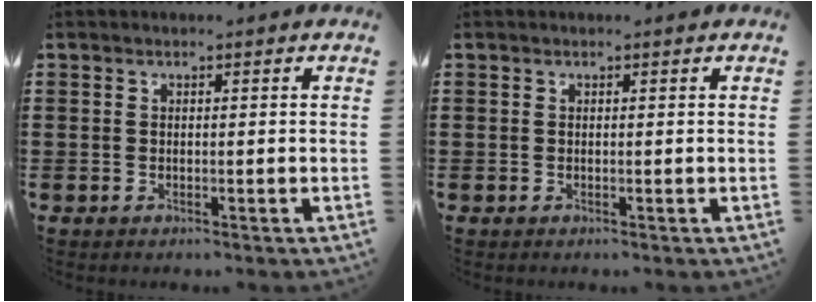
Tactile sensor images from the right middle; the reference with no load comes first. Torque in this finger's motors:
{"motor_torque": [0.00, 0.00, 0.00, 0.00]}